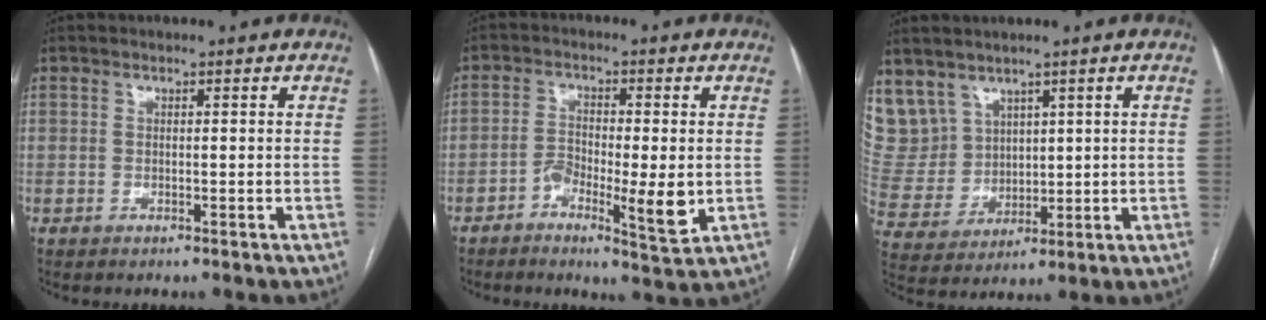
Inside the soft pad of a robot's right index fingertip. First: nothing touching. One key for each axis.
{"total": 7.1, "fx": -2.0, "fy": 1.8, "fz": 6.6, "tx": -0.113, "ty": -0.002, "tz": -0.031}
{"total": 10.7, "fx": 6.6, "fy": 8.2, "fz": 1.6, "tx": -0.060, "ty": 0.038, "tz": 0.163}